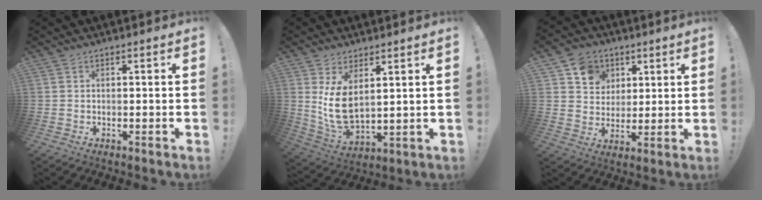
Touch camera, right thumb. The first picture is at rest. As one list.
[{"total": 10.3, "force": [3.8, 5.4, 7.9], "torque": [-0.161, -0.031, 0.077]}, {"total": 10.4, "force": [4.8, 8.8, 2.6], "torque": [-0.036, -0.030, 0.094]}]